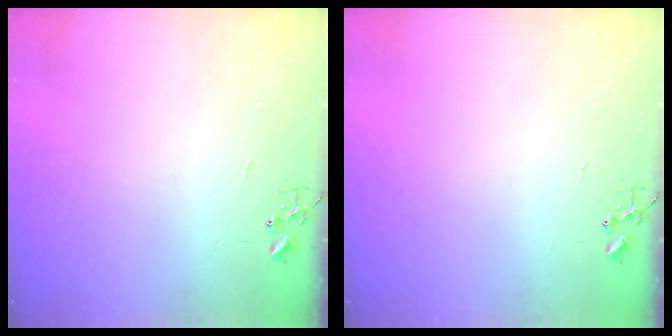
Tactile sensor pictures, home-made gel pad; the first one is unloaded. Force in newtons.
{"total": 0.0}